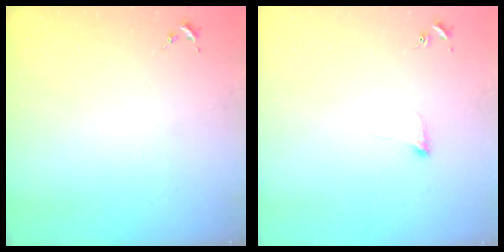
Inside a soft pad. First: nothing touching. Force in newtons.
{"total": 4.8, "press": 4.8, "slide": 0.7}